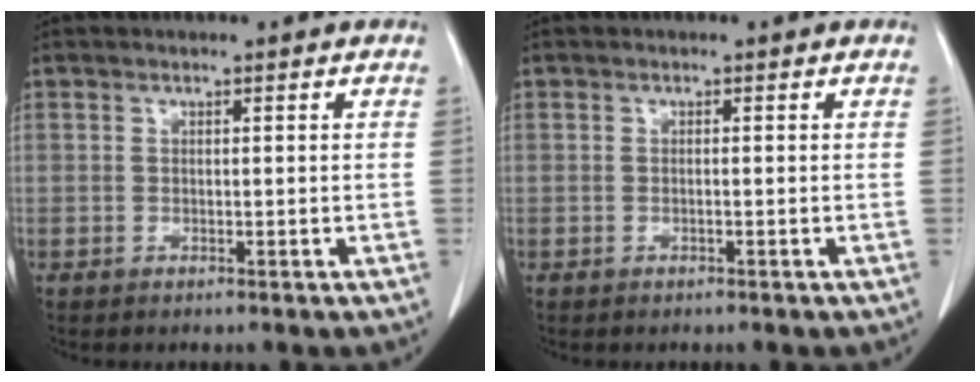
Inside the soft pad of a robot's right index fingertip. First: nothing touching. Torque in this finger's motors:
{"motor_torque": [0.19, -0.08, 0.00, 0.01]}